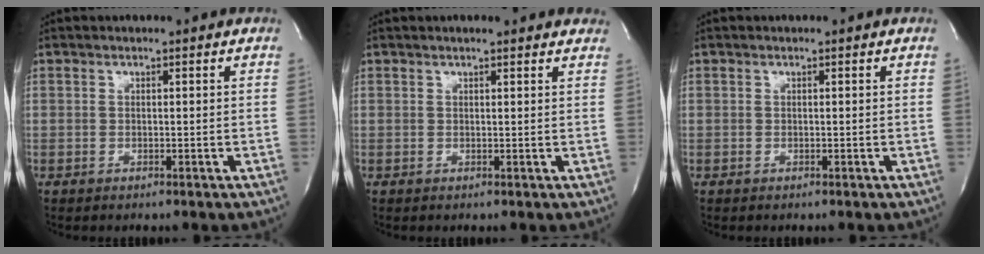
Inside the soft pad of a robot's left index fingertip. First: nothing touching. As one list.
[{"total": 4.9, "force": [4.2, 1.0, 2.3], "torque": [-0.031, 0.011, 0.043]}, {"total": 0.0}]